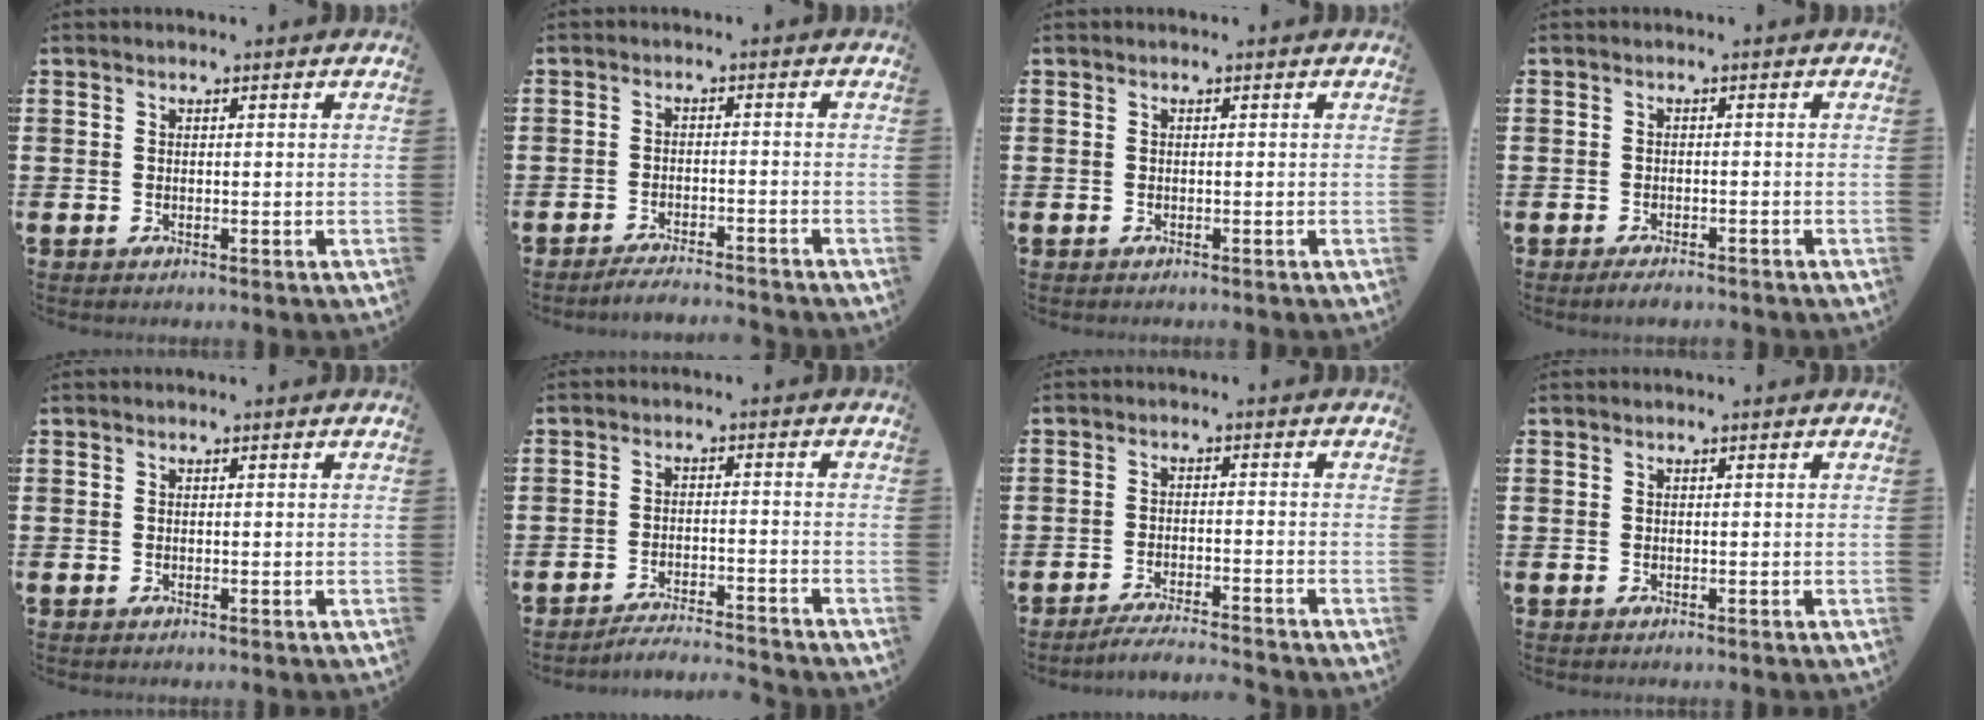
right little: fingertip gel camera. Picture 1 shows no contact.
{"total": 2.3, "force": [-2.3, -0.1, 0.4], "torque": [-0.008, 0.005, -0.046]}
{"total": 0.0}
{"total": 1.4, "force": [-1.2, 0.2, 0.6], "torque": [-0.014, 0.000, -0.024]}
{"total": 0.0}
{"total": 3.0, "force": [-3.0, -0.2, 0.3], "torque": [-0.007, 0.003, -0.063]}
{"total": 2.8, "force": [-2.7, -0.3, 0.9], "torque": [-0.014, 0.002, -0.053]}
{"total": 0.0}